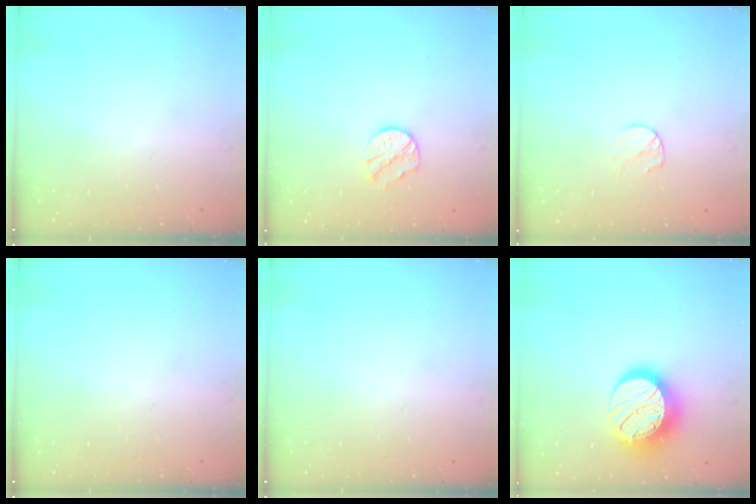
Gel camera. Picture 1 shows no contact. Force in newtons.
{"total": 8.8, "press": 8.8, "slide": 0.6}
{"total": 6.6, "press": 6.5, "slide": 0.7}
{"total": 0.0}
{"total": 0.0}
{"total": 15.4, "press": 15.4, "slide": 1.1}